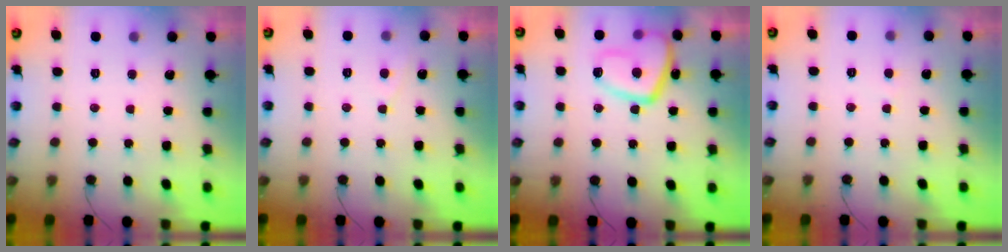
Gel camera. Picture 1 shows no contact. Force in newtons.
{"total": 2.4, "press": 2.4, "slide": 0.3}
{"total": 13.8, "press": 13.7, "slide": 1.4}
{"total": 2.7, "press": 2.7, "slide": 0.2}